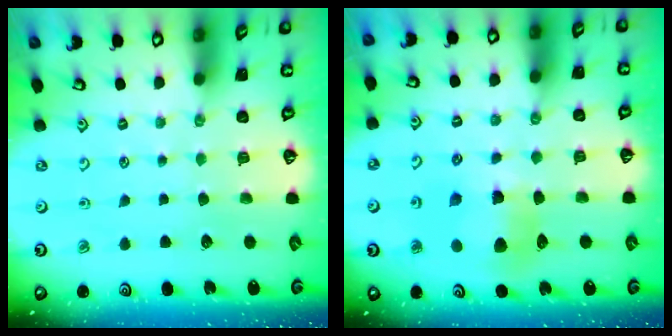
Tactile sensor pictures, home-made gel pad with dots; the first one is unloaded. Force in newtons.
{"total": 9.2, "press": 9.1, "slide": 1.0}